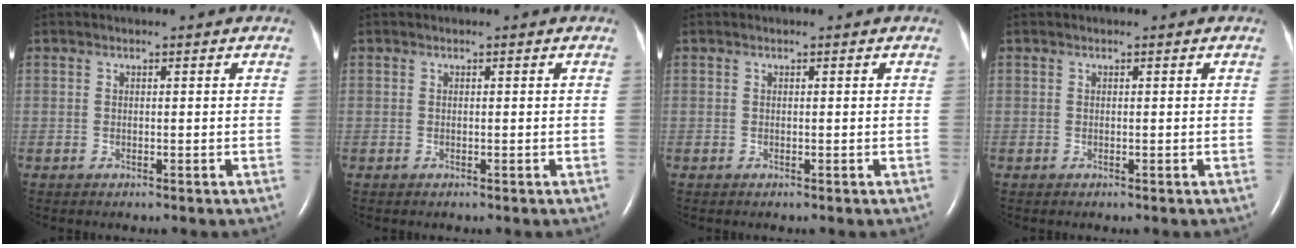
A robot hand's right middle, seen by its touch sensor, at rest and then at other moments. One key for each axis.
{"total": 0.0}
{"total": 0.0}
{"total": 0.0}